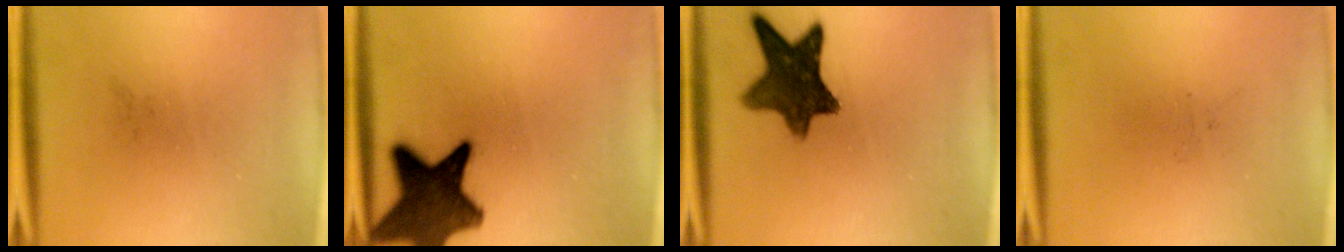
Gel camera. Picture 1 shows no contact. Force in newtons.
{"total": 13.7}
{"total": 11.0}
{"total": 0.0}